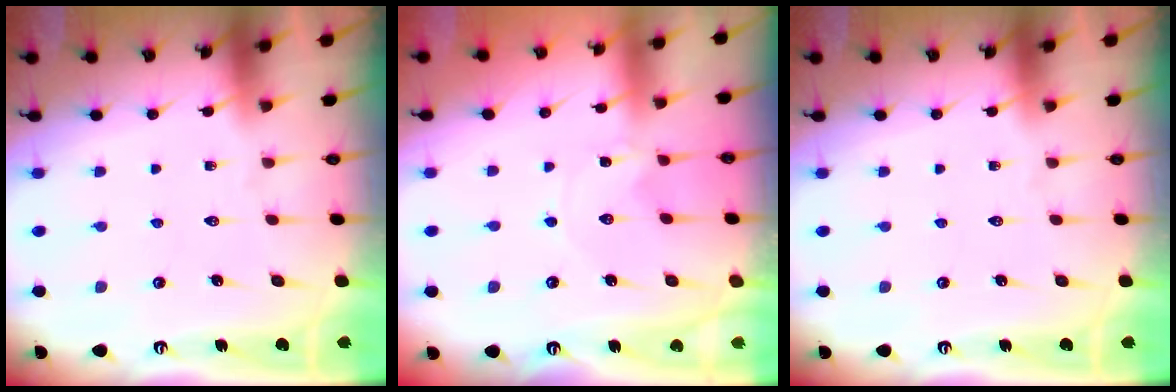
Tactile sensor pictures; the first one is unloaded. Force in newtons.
{"total": 0.0}
{"total": 0.0}